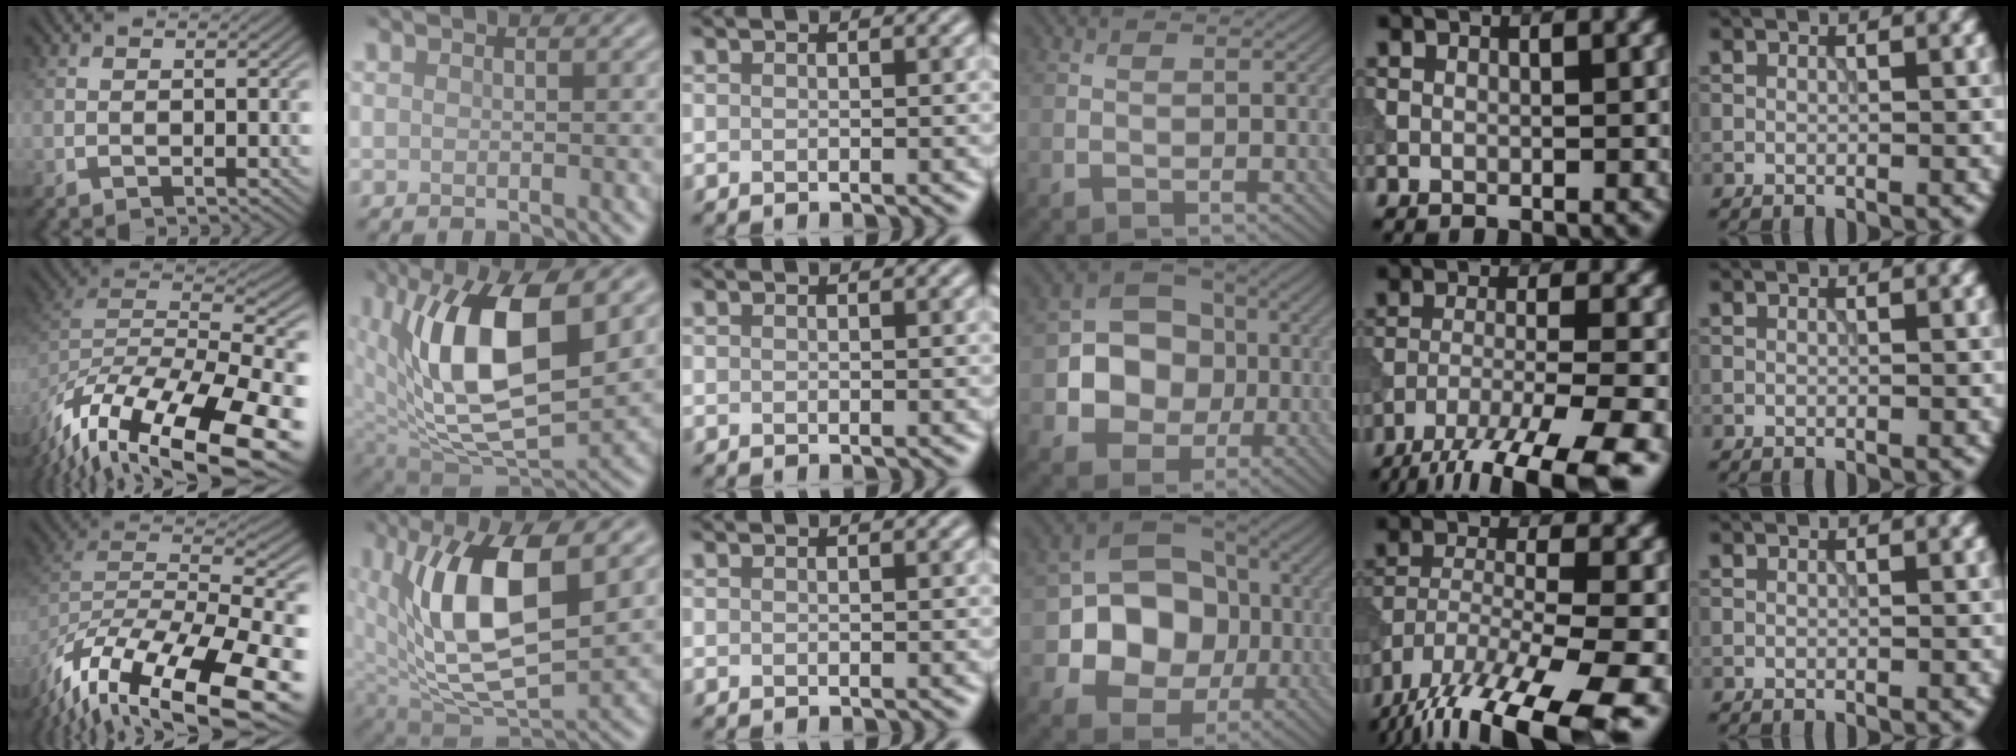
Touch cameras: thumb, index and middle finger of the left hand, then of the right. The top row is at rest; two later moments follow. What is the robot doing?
{"motion": "extract", "object": "tissue"}